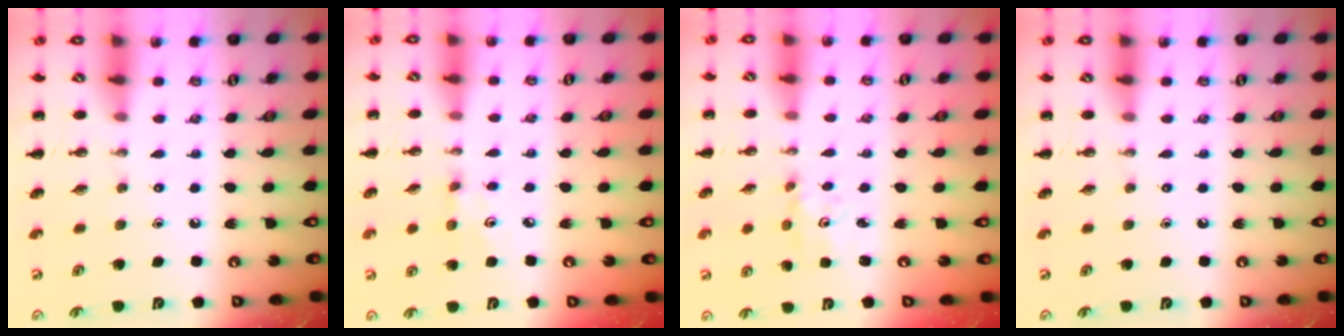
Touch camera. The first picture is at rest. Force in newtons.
{"total": 3.4, "press": 3.3, "slide": 1.0}
{"total": 1.8, "press": 1.7, "slide": 0.5}
{"total": 0.0}